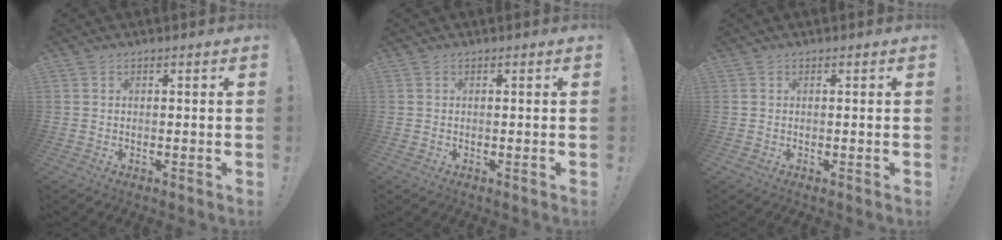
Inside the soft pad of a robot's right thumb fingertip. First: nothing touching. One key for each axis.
{"total": 0.0}
{"total": 0.0}